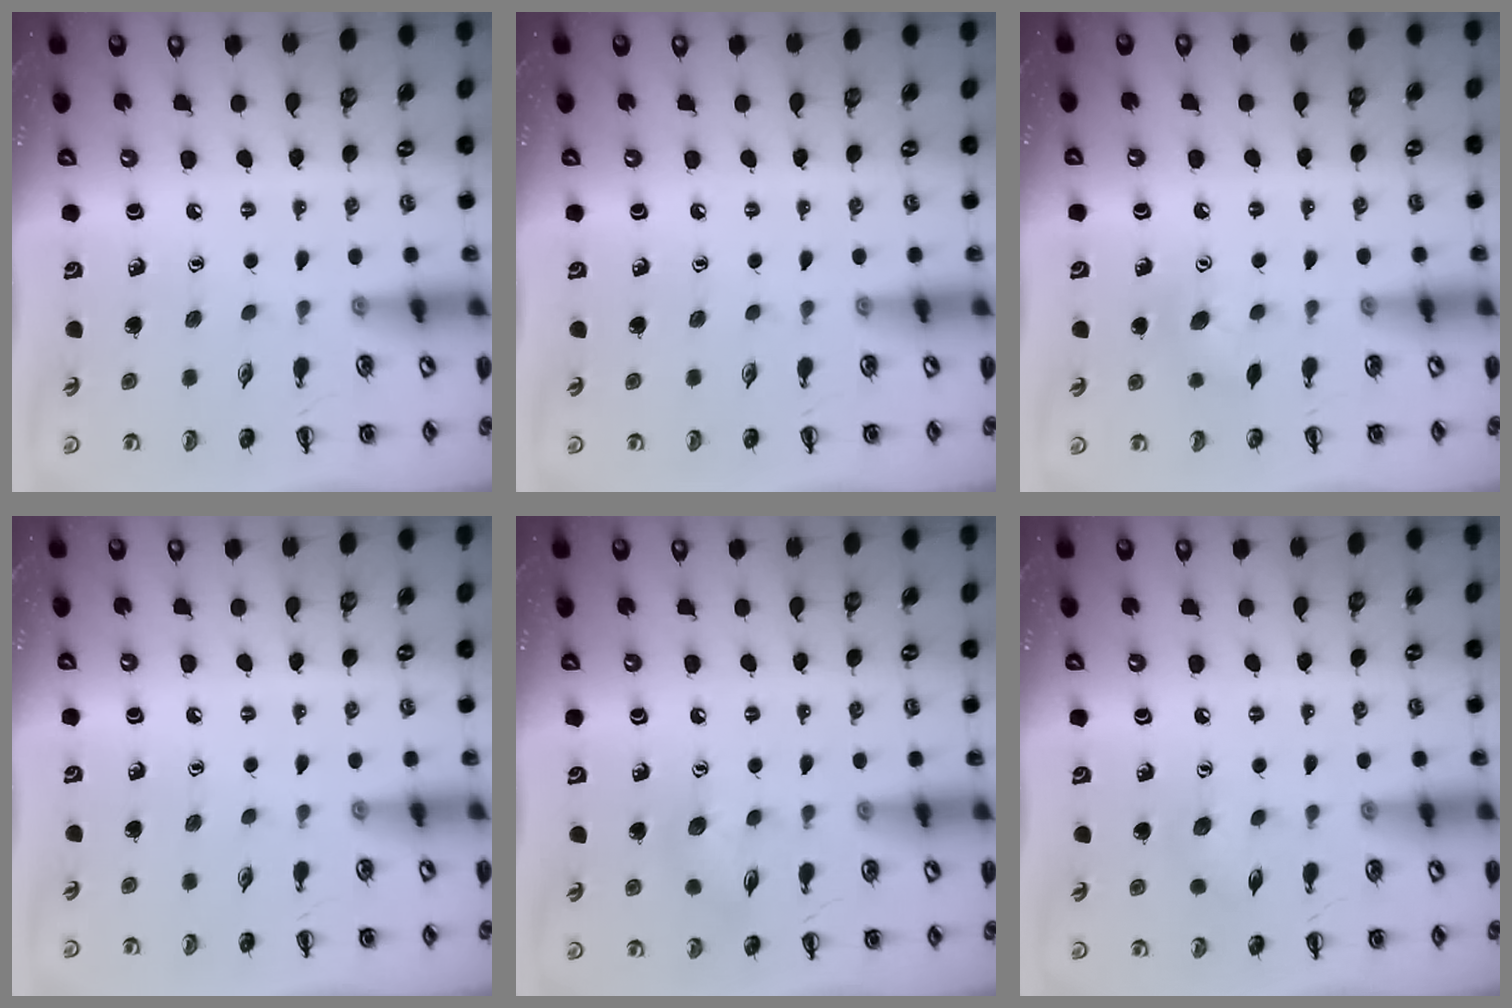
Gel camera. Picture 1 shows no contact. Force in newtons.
{"total": 0.0}
{"total": 5.9, "press": 5.7, "slide": 1.3}
{"total": 0.0}
{"total": 6.6, "press": 6.5, "slide": 1.2}
{"total": 4.5, "press": 4.3, "slide": 1.2}